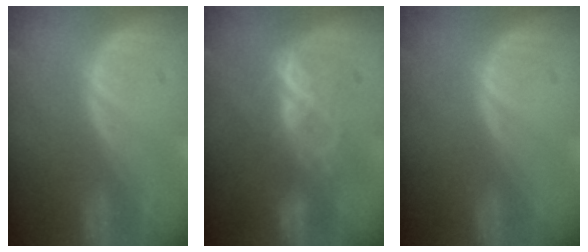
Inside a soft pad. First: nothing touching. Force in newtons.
{"total": 5.8, "press": 5.6, "slide": 1.6}
{"total": 0.0}